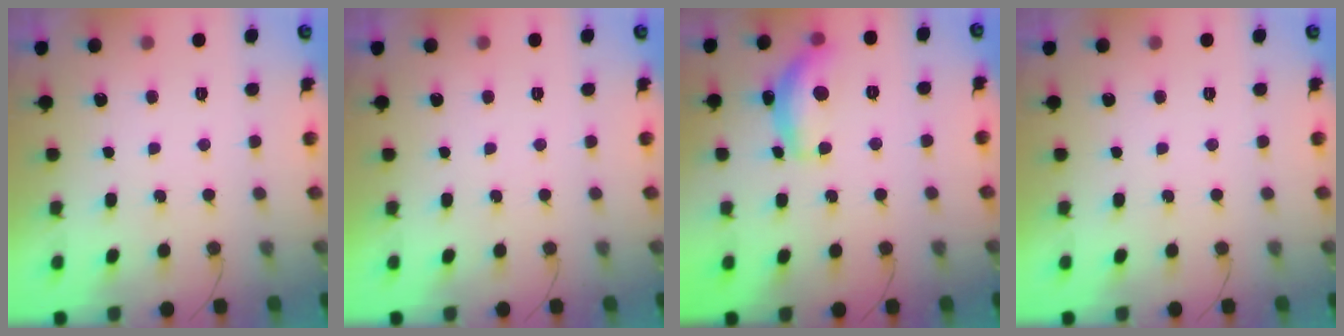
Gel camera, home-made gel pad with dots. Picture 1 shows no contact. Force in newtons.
{"total": 0.0}
{"total": 13.4, "press": 13.3, "slide": 0.5}
{"total": 0.0}